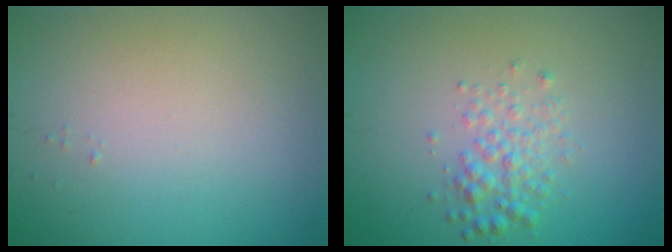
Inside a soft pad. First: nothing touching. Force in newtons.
{"total": 2.3, "press": 2.3, "slide": 0.1}